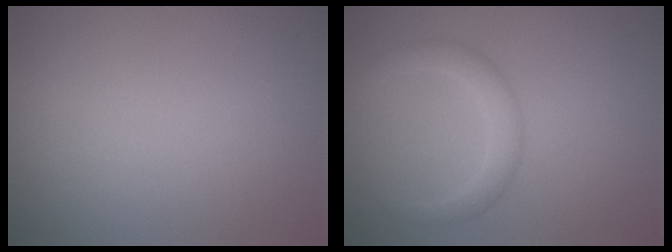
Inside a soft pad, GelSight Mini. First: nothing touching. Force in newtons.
{"total": 2.4, "press": 2.4, "slide": 0.1}